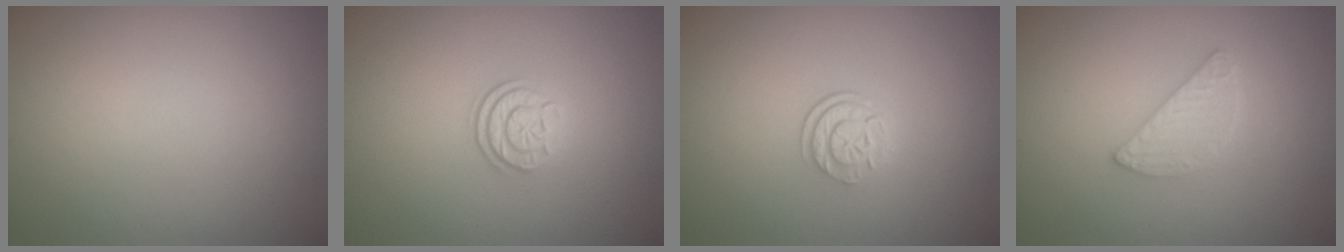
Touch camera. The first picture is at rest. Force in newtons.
{"total": 2.5, "press": 1.8, "slide": 1.6}
{"total": 2.5, "press": 1.8, "slide": 1.8}
{"total": 2.0, "press": 2.0, "slide": 0.2}